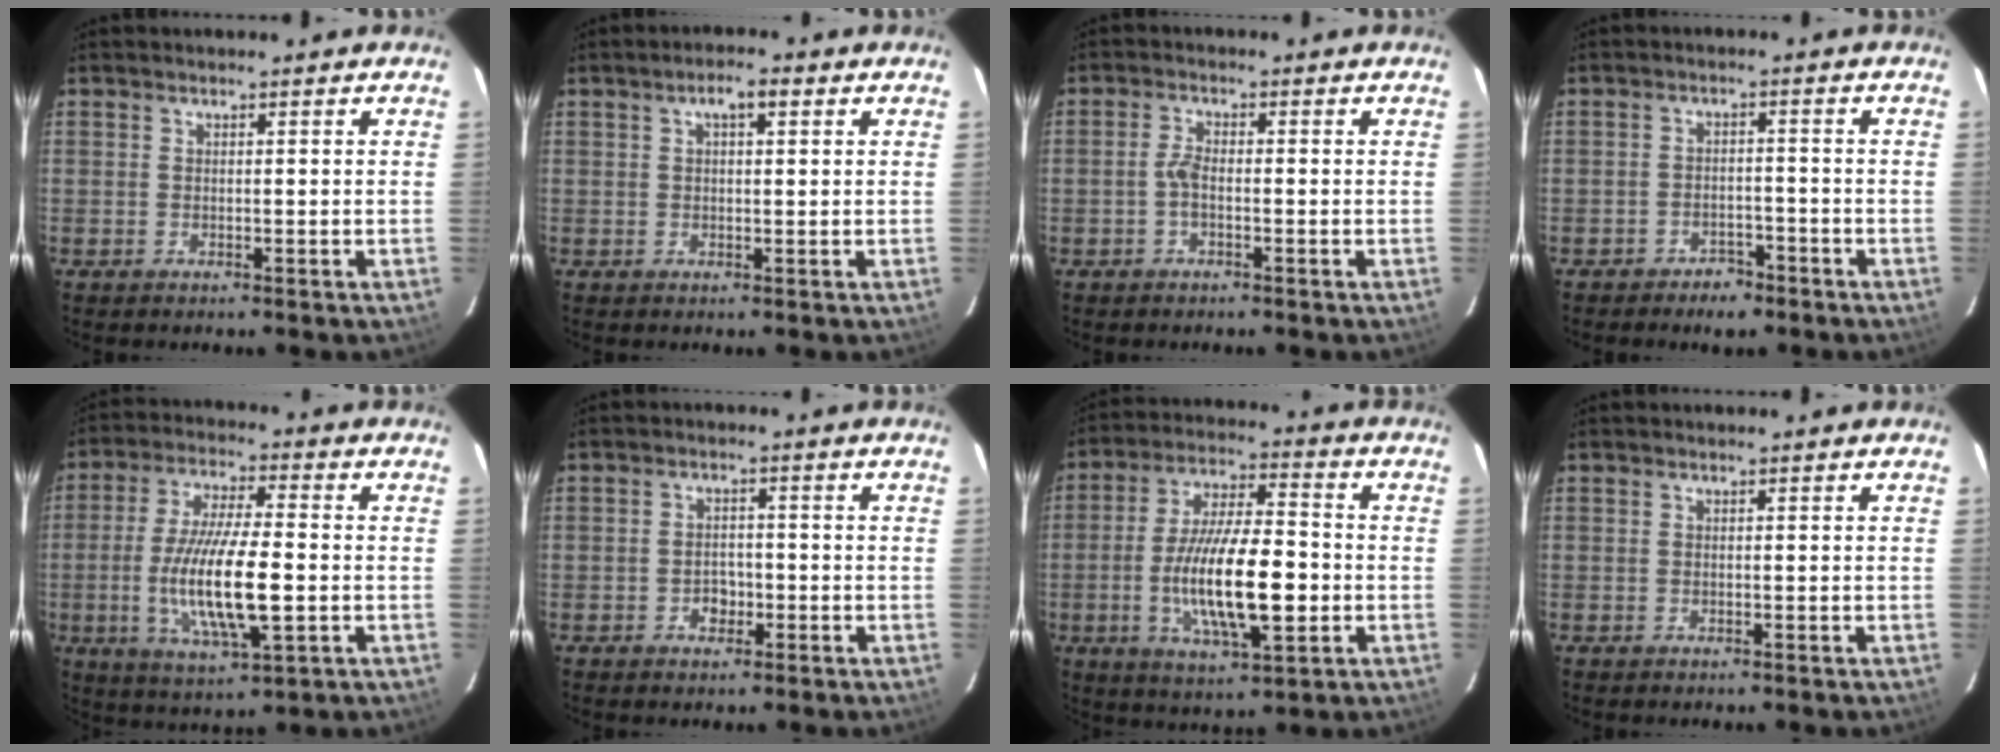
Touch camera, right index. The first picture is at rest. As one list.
[{"total": 3.3, "force": [1.3, 1.2, 2.8], "torque": [-0.048, 0.013, 0.022]}, {"total": 2.2, "force": [-0.8, 0.9, 1.9], "torque": [-0.046, 0.006, -0.017]}, {"total": 4.7, "force": [-3.7, 2.5, 1.3], "torque": [-0.037, 0.007, -0.051]}, {"total": 14.7, "force": [-2.6, 3.3, 14.1], "torque": [-0.276, -0.012, -0.046]}, {"total": 3.0, "force": [-1.2, 2.3, 1.4], "torque": [-0.028, 0.008, -0.014]}, {"total": 16.3, "force": [-3.3, 4.7, 15.3], "torque": [-0.287, -0.007, -0.055]}, {"total": 0.0}]